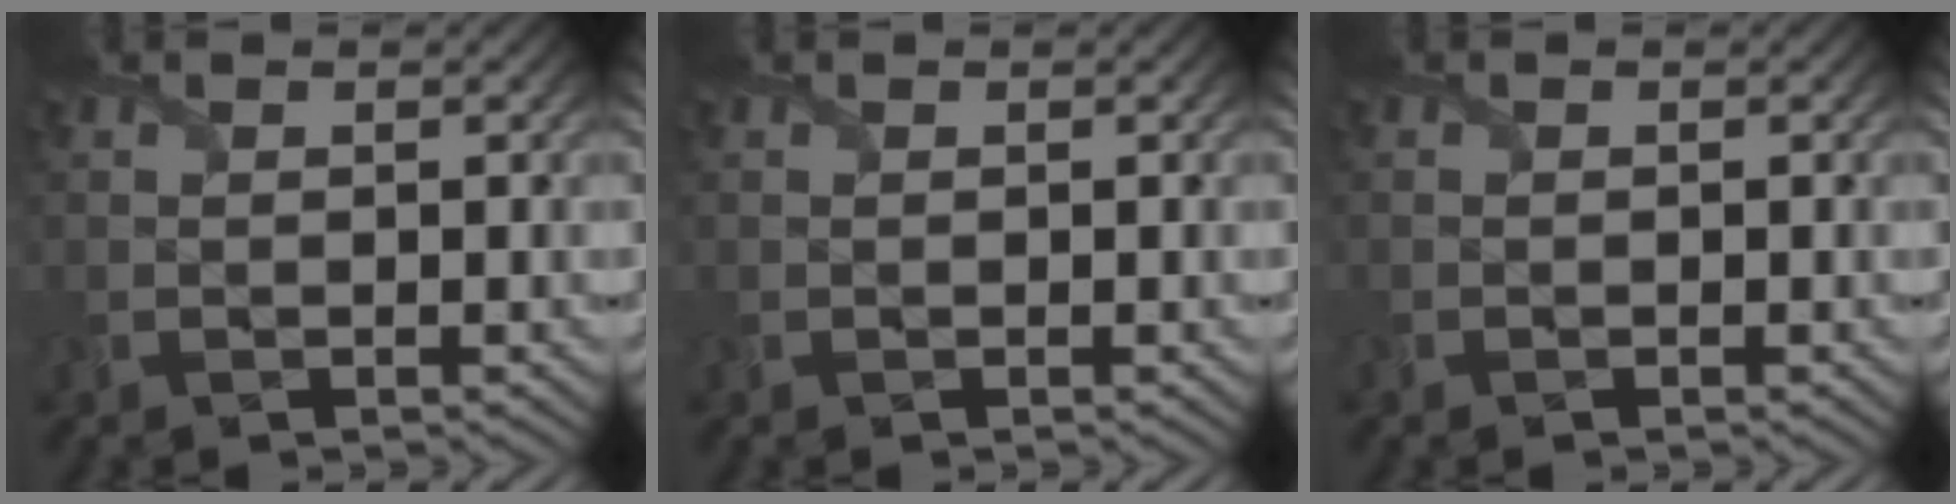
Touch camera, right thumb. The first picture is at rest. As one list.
[{"total": 0.0}, {"total": 0.0}]